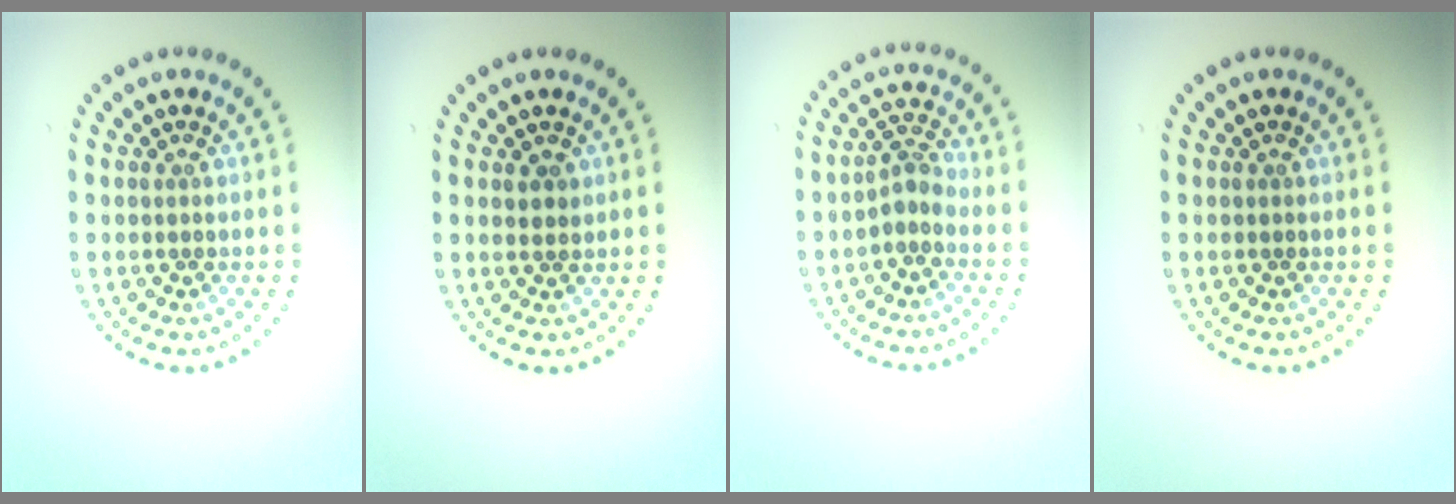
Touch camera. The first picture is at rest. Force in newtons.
{"total": 1.1, "press": 1.0, "slide": 0.4}
{"total": 2.0, "press": 1.5, "slide": 1.3}
{"total": 0.0}